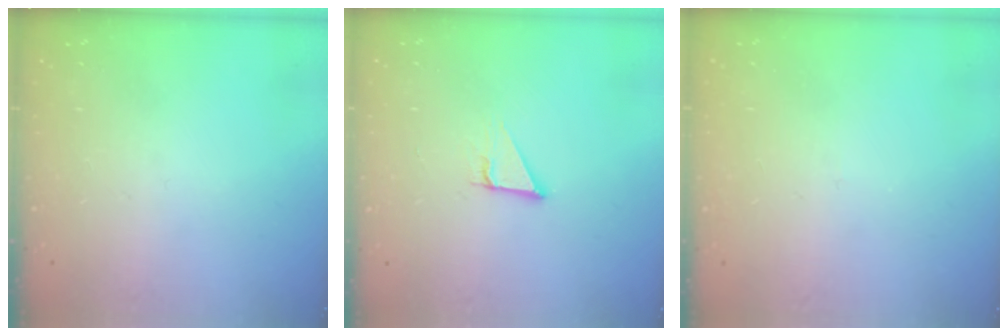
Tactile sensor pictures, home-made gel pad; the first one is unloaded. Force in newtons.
{"total": 2.9, "press": 2.9, "slide": 0.1}
{"total": 2.7, "press": 2.7, "slide": 0.3}